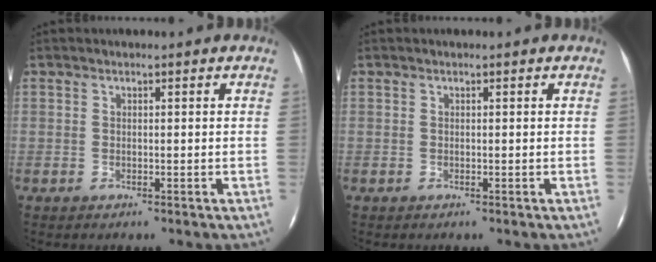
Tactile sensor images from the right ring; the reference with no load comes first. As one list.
[{"total": 0.0}]